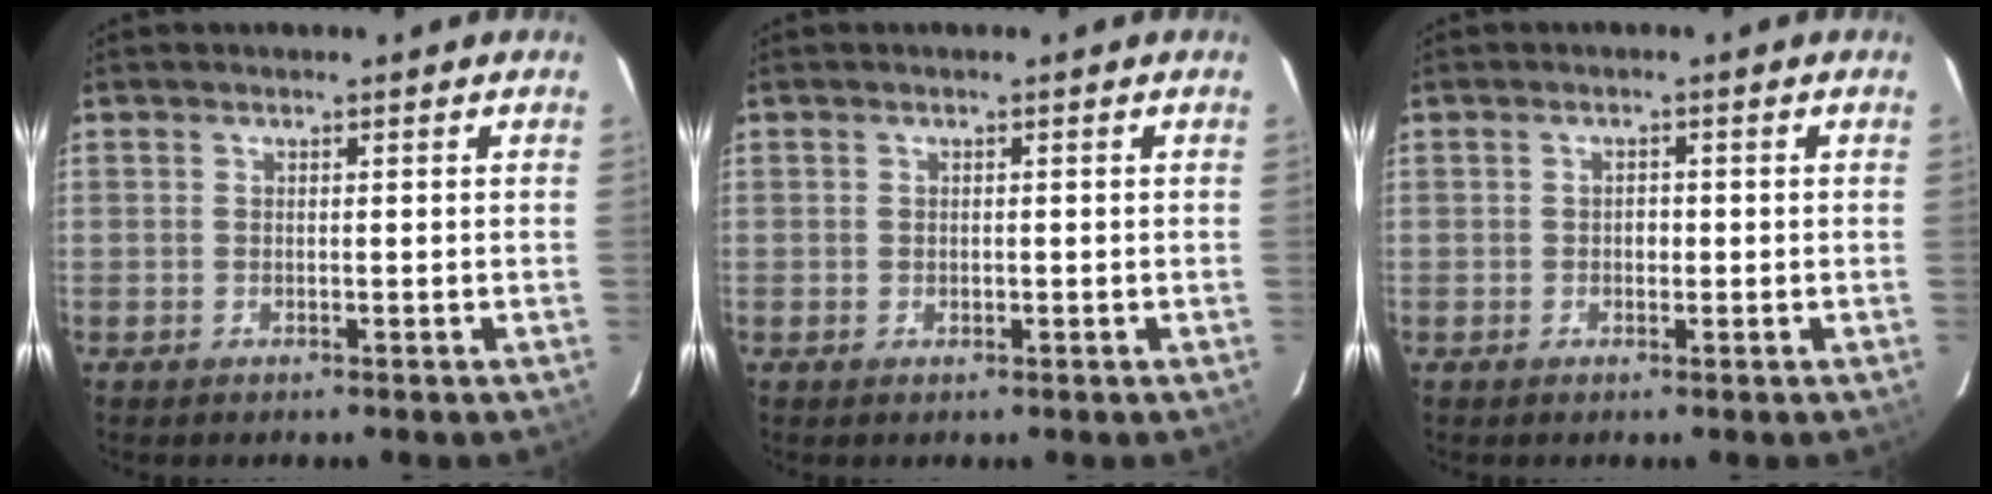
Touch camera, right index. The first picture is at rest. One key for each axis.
{"total": 0.8, "fx": -0.1, "fy": 0.8, "fz": 0.4, "tx": -0.004, "ty": 0.001, "tz": -0.001}
{"total": 1.3, "fx": -0.3, "fy": 1.1, "fz": 0.7, "tx": -0.012, "ty": 0.005, "tz": -0.004}